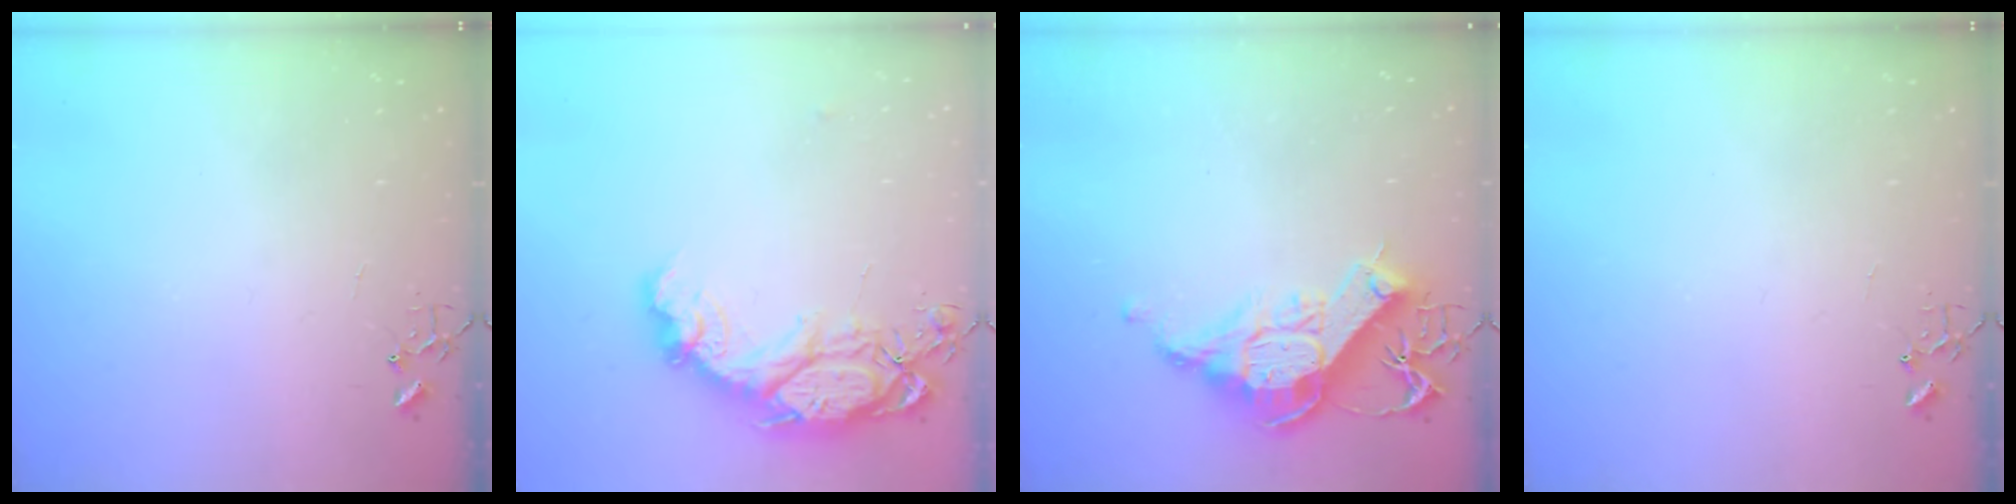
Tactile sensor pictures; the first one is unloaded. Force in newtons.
{"total": 15.7, "press": 15.6, "slide": 0.9}
{"total": 15.7, "press": 15.5, "slide": 1.9}
{"total": 0.0}